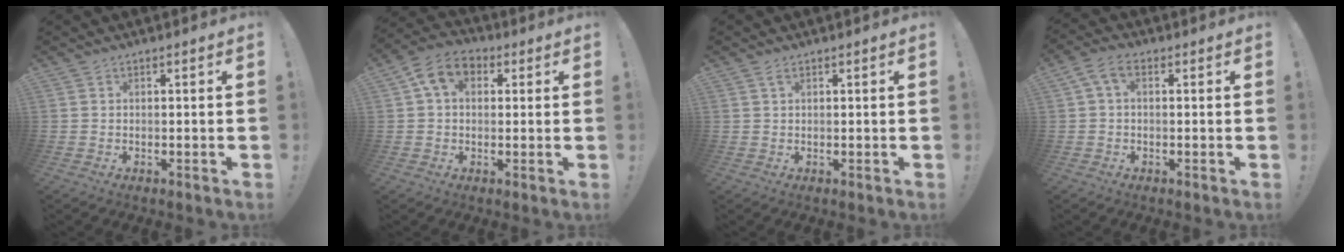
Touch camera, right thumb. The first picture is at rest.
{"total": 8.6, "force": [2.8, 6.1, 5.5], "torque": [-0.090, 0.006, 0.055]}
{"total": 1.3, "force": [0.7, 0.6, 0.9], "torque": [-0.014, 0.000, 0.012]}
{"total": 4.9, "force": [1.0, 2.7, 4.0], "torque": [-0.085, 0.004, 0.020]}